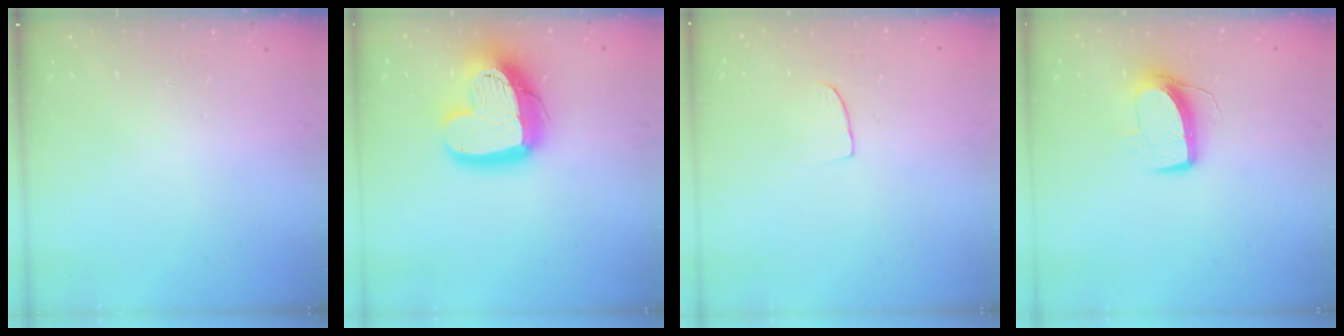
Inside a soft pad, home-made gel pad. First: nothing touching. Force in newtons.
{"total": 18.8, "press": 18.7, "slide": 1.8}
{"total": 4.2, "press": 4.2, "slide": 0.3}
{"total": 9.9, "press": 9.9, "slide": 0.4}